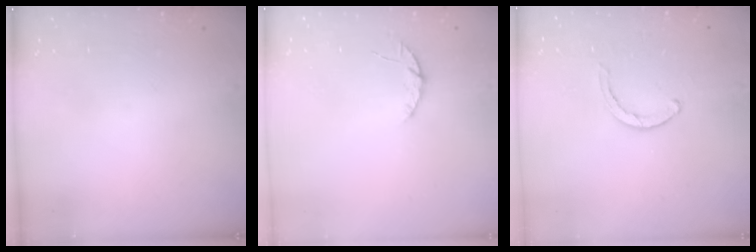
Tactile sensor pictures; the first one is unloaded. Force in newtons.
{"total": 4.2, "press": 4.2, "slide": 0.5}
{"total": 2.8, "press": 2.8, "slide": 0.2}